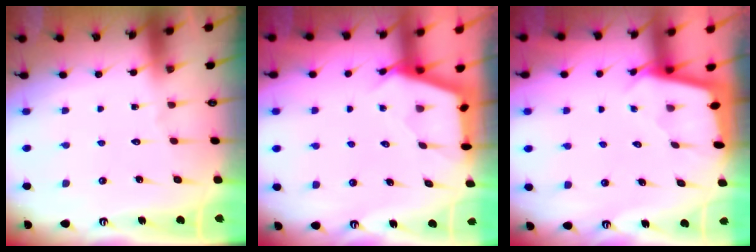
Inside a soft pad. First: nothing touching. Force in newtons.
{"total": 2.9, "press": 2.9, "slide": 0.4}
{"total": 2.0, "press": 2.0, "slide": 0.2}